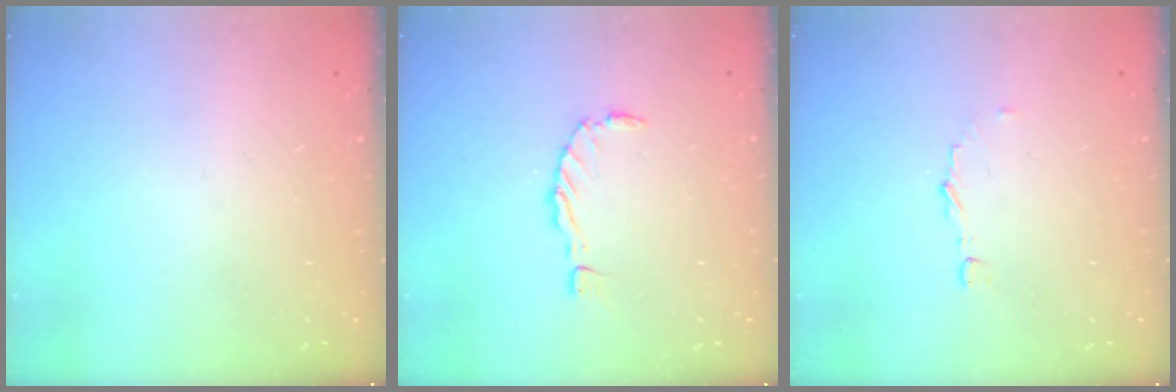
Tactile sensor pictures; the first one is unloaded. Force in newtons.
{"total": 0.0}
{"total": 3.7, "press": 3.7, "slide": 0.3}